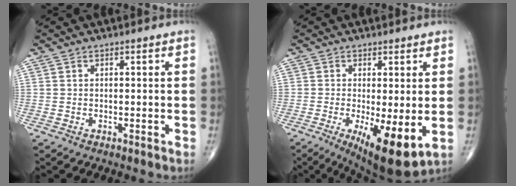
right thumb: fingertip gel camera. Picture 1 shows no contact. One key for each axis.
{"total": 10.8, "fx": -2.4, "fy": 3.3, "fz": 10.0, "tx": -0.157, "ty": -0.027, "tz": -0.029}